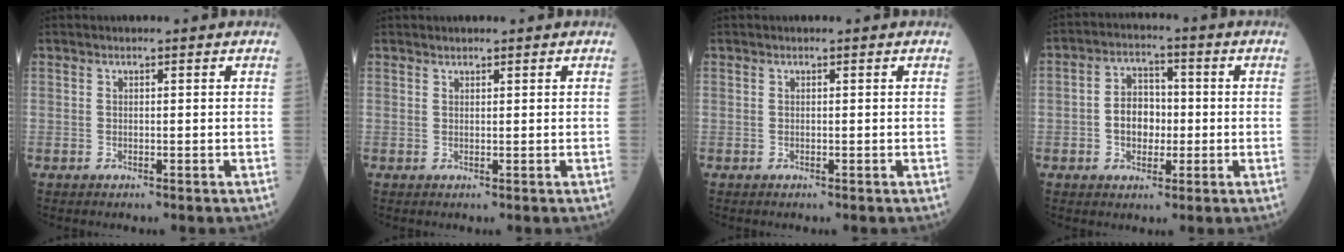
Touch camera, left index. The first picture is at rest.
{"total": 0.6, "force": [0.6, 0.2, 0.0], "torque": [-0.008, 0.004, 0.012]}
{"total": 0.0}
{"total": 6.2, "force": [-1.1, 4.5, 4.1], "torque": [-0.082, 0.016, -0.020]}